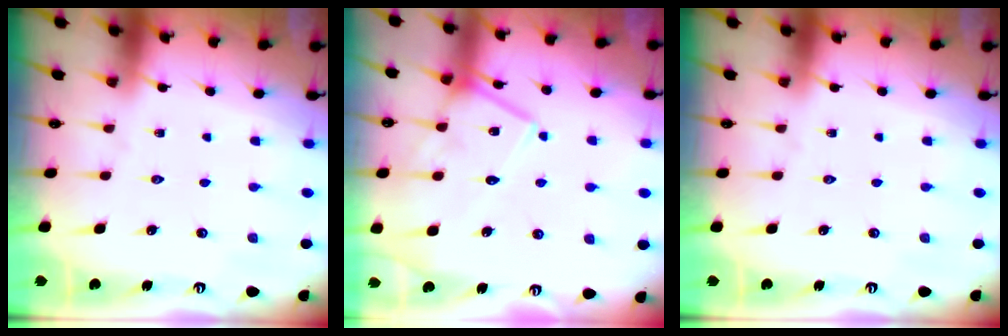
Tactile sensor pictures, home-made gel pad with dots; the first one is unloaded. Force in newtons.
{"total": 15.6, "press": 15.6, "slide": 1.3}
{"total": 0.0}